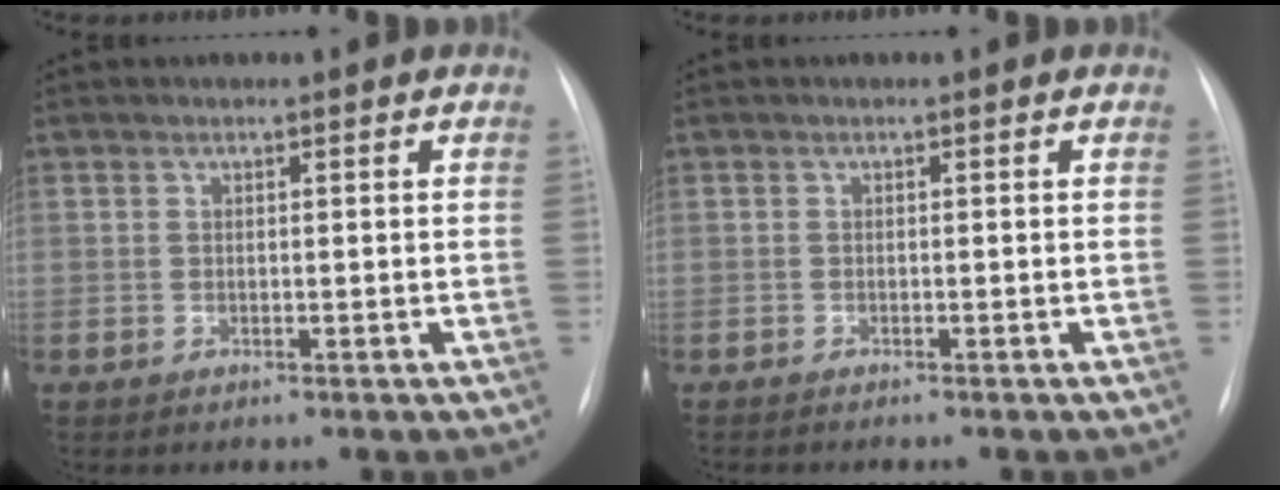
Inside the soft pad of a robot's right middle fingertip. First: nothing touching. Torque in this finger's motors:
{"motor_torque": [0.17, -0.28, -0.01, 0.00]}